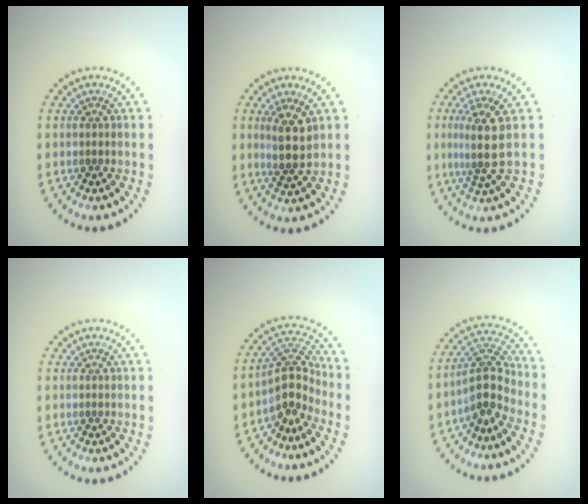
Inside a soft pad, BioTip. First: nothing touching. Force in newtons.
{"total": 2.7, "press": 2.5, "slide": 1.2}
{"total": 3.3, "press": 2.5, "slide": 2.2}
{"total": 0.0}
{"total": 3.3, "press": 2.7, "slide": 1.9}
{"total": 3.6, "press": 3.1, "slide": 1.8}